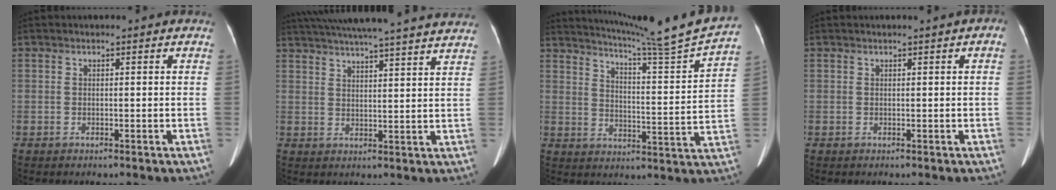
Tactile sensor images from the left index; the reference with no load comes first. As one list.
[{"total": 26.1, "force": [23.6, 1.1, 11.0], "torque": [-0.185, 0.004, 0.308]}, {"total": 17.4, "force": [16.1, -3.2, 5.7], "torque": [-0.099, -0.069, 0.217]}, {"total": 0.8, "force": [0.2, 0.2, 0.8], "torque": [-0.006, 0.009, 0.004]}]